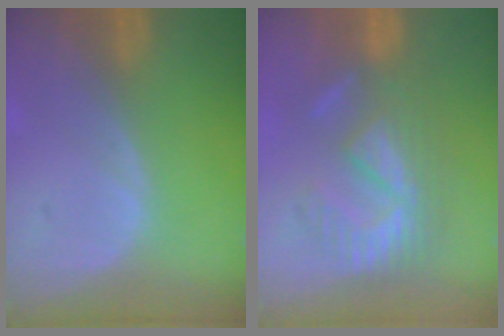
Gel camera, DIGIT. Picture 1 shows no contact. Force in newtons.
{"total": 9.4, "press": 8.2, "slide": 4.7}